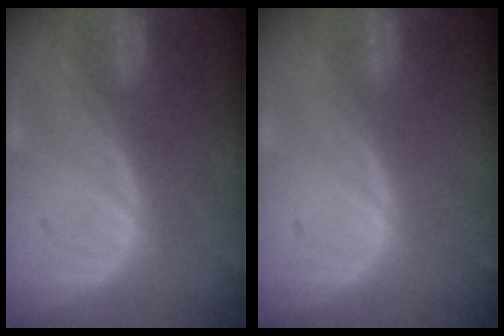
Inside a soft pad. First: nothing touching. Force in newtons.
{"total": 0.0}